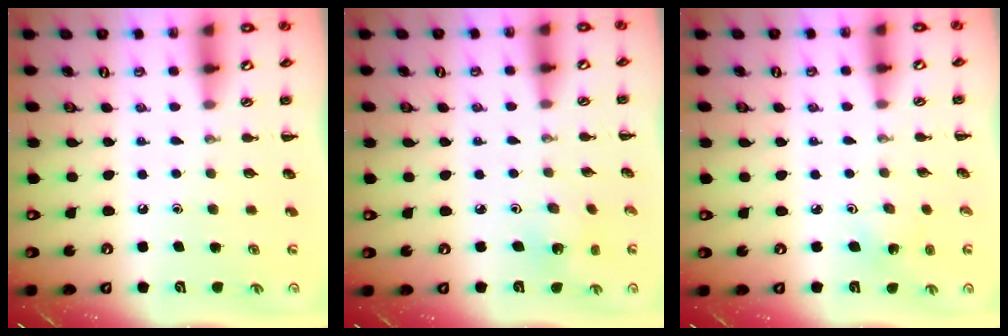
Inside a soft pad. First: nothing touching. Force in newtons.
{"total": 2.3, "press": 2.2, "slide": 0.7}
{"total": 3.4, "press": 3.3, "slide": 0.9}